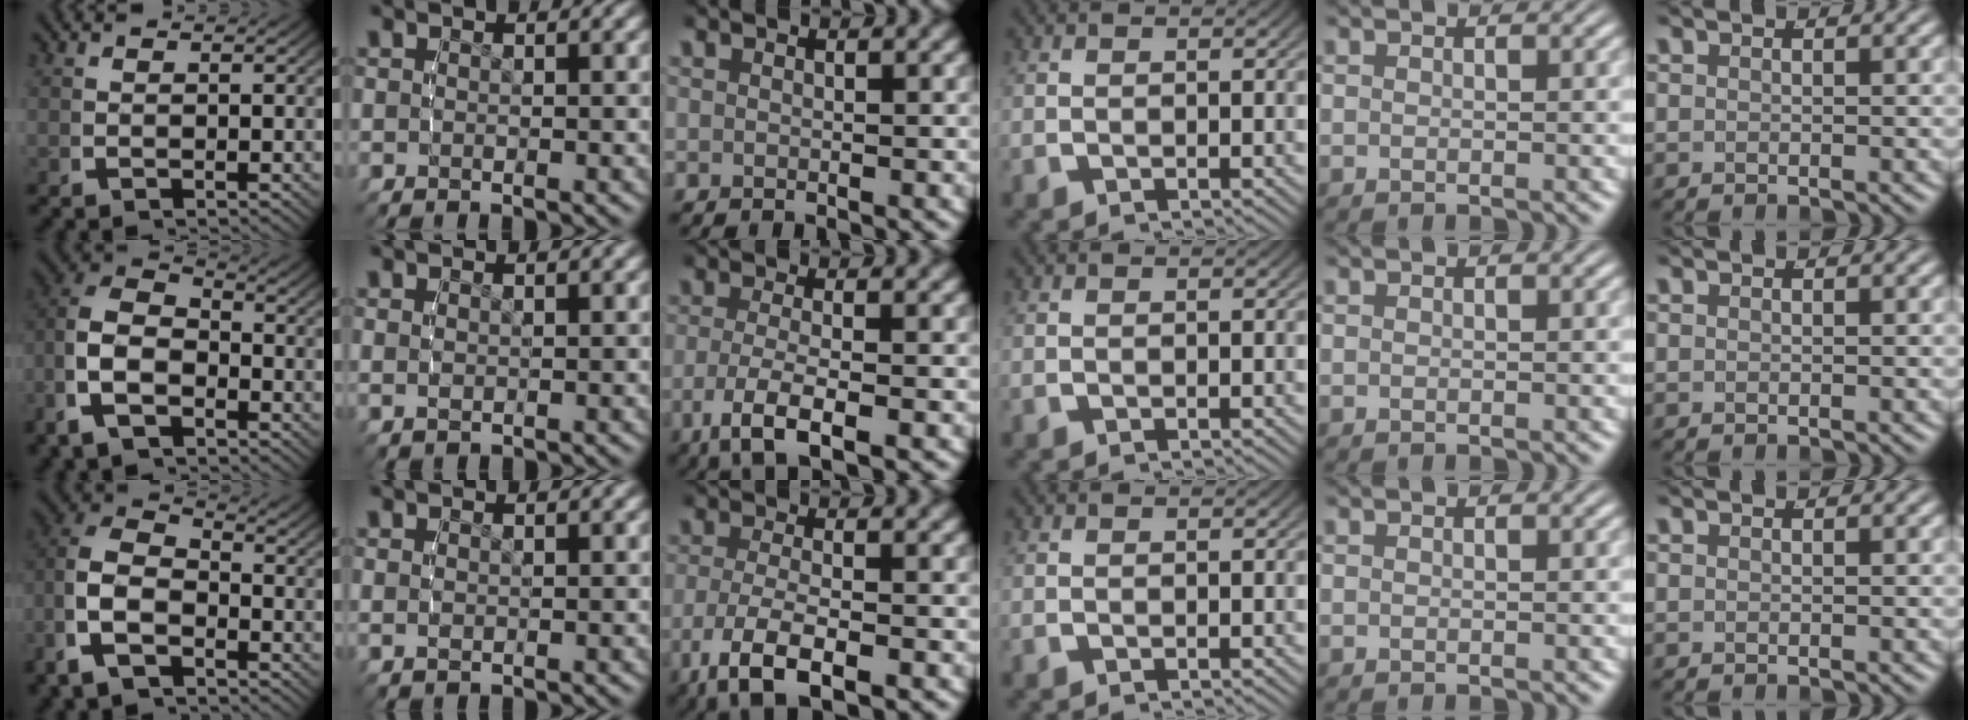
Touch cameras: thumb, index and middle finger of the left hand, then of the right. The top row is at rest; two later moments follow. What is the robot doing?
{"motion": "lift_and_place", "object": "cloth"}